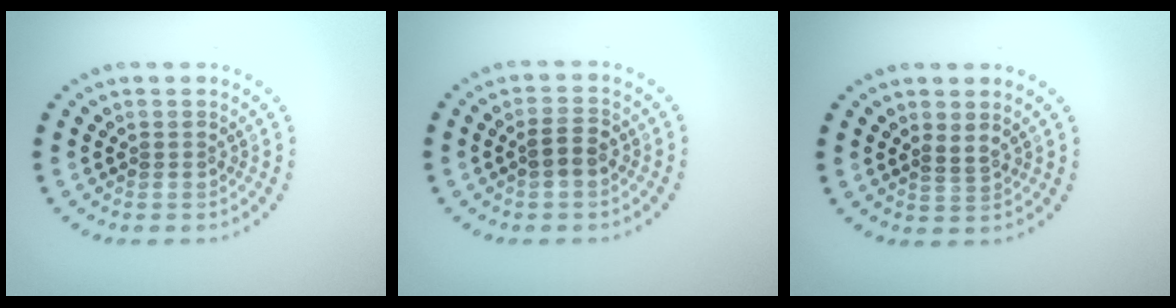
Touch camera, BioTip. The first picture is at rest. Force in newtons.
{"total": 2.0, "press": 2.0, "slide": 0.3}
{"total": 1.1, "press": 0.9, "slide": 0.7}